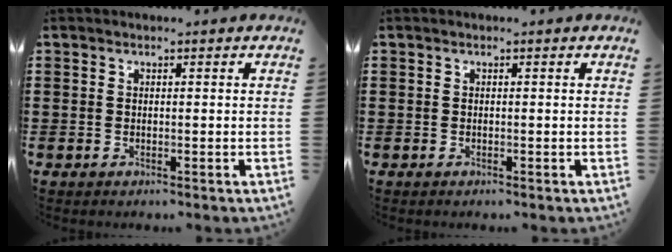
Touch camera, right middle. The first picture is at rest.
{"total": 0.0}